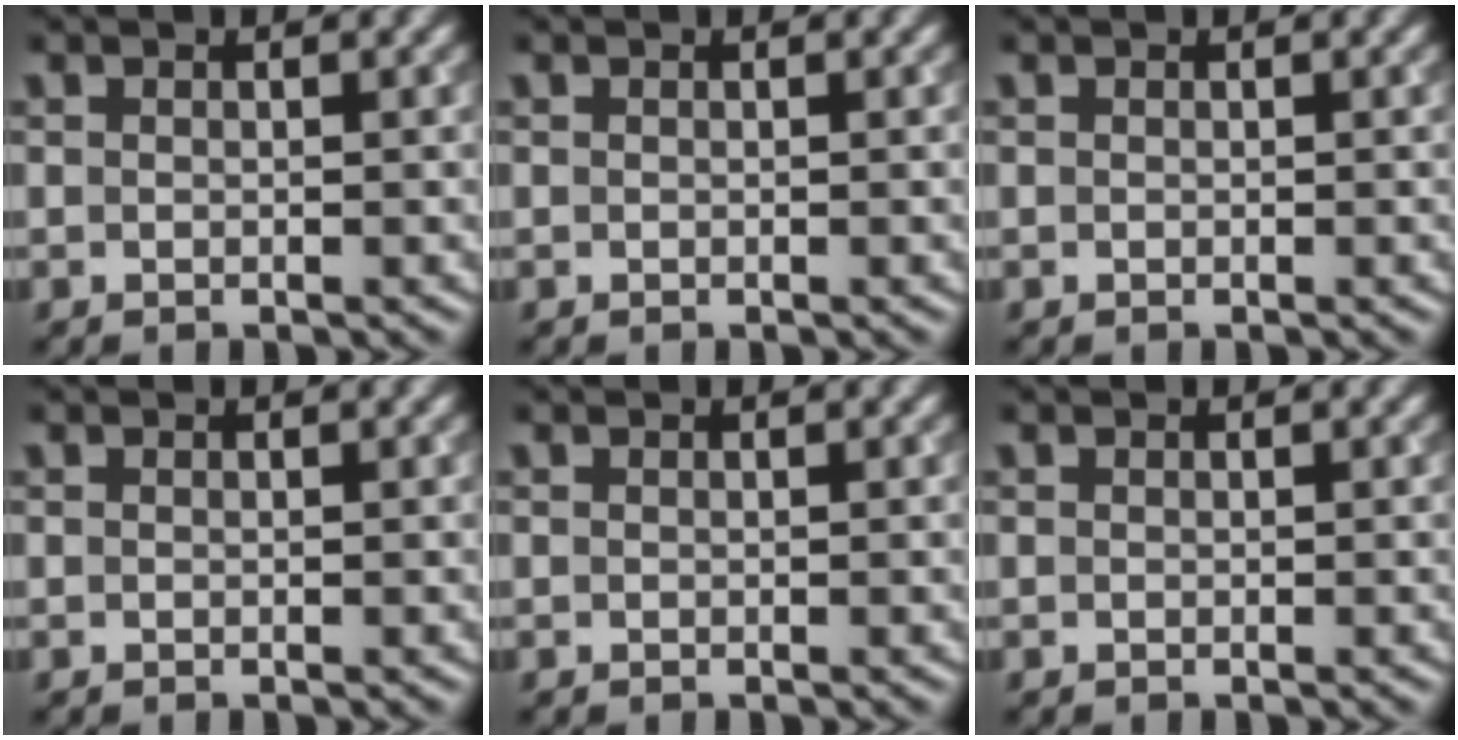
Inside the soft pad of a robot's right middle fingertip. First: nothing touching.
{"total": 0.0}
{"total": 0.0}
{"total": 0.0}
{"total": 0.0}
{"total": 0.0}